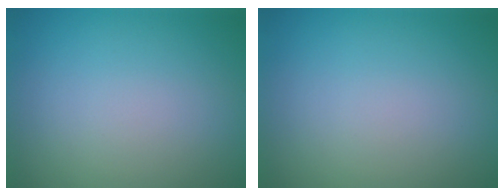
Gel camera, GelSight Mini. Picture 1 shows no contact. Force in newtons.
{"total": 0.0}